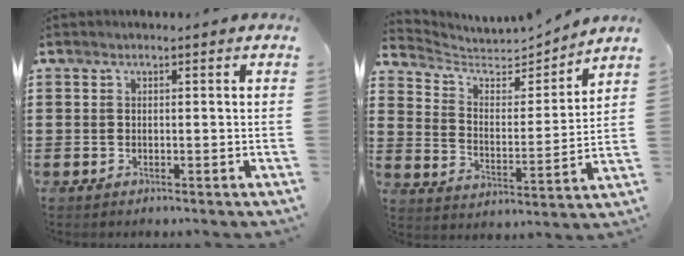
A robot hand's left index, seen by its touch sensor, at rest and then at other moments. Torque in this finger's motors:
{"motor_torque": [-0.43, -0.46, 0.01, -0.01]}